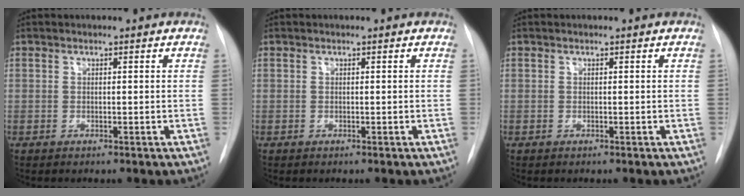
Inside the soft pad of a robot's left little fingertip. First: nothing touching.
{"total": 0.0}
{"total": 0.0}